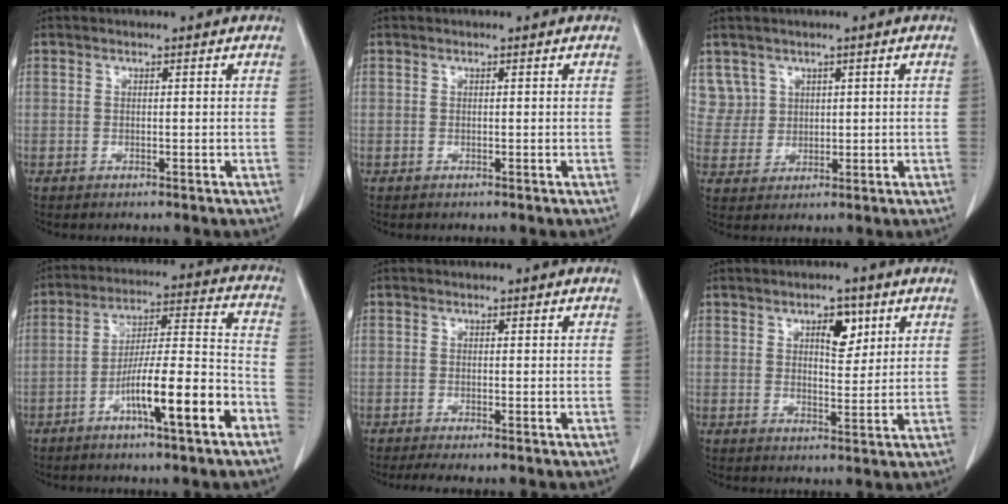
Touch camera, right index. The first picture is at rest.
{"total": 0.0}
{"total": 4.6, "force": [2.3, 3.9, -0.4], "torque": [0.014, 0.008, 0.051]}
{"total": 13.5, "force": [-6.5, 0.9, 11.8], "torque": [-0.196, 0.009, -0.108]}
{"total": 2.7, "force": [-2.1, 0.3, 1.6], "torque": [-0.022, -0.005, -0.031]}
{"total": 4.8, "force": [2.3, 2.1, 3.6], "torque": [-0.054, 0.002, 0.036]}